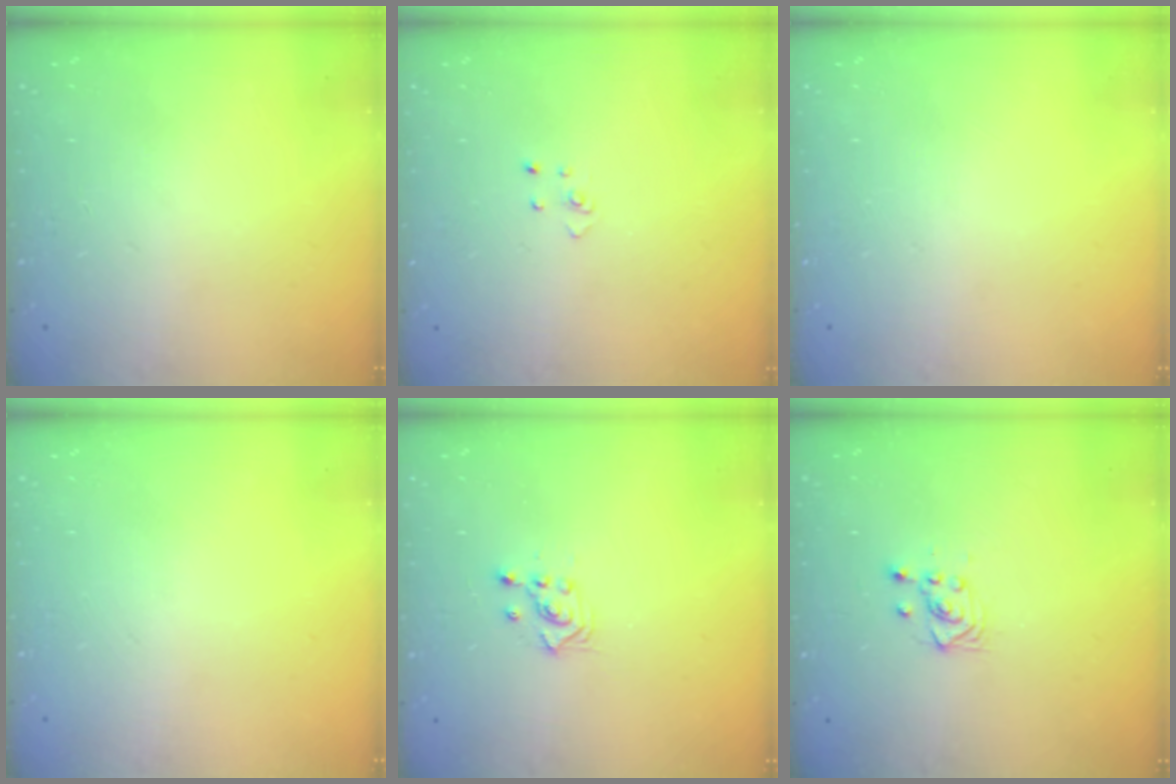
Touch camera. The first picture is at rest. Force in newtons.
{"total": 2.7, "press": 2.7, "slide": 0.3}
{"total": 0.0}
{"total": 0.0}
{"total": 2.9, "press": 2.9, "slide": 0.2}
{"total": 3.6, "press": 3.4, "slide": 1.4}